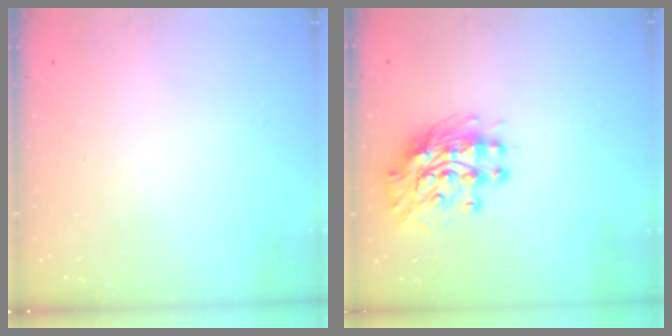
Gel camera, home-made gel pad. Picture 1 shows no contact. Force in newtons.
{"total": 12.5, "press": 12.4, "slide": 1.0}